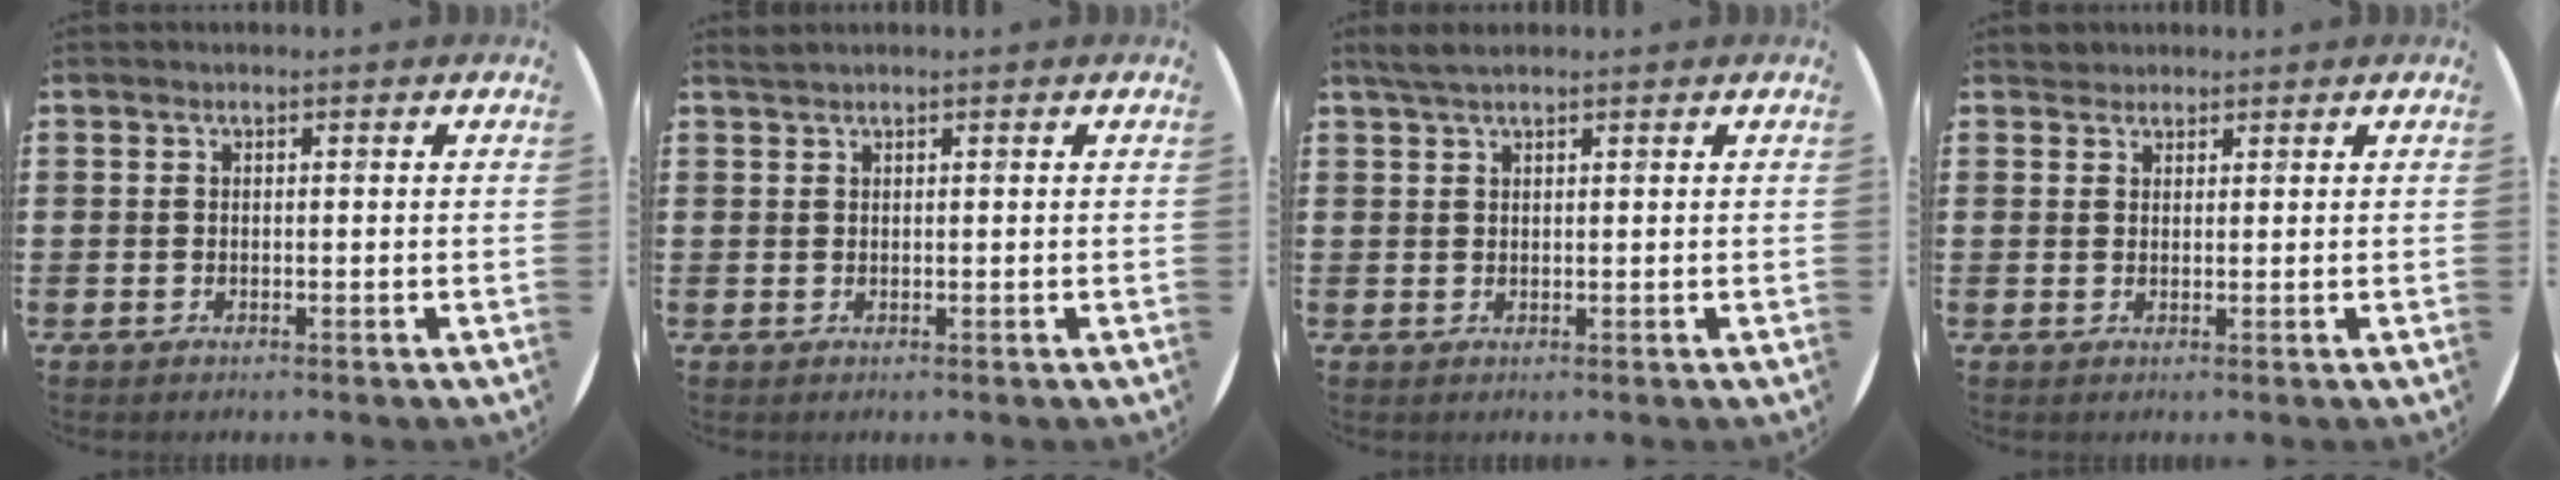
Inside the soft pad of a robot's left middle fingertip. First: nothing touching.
{"total": 0.5, "force": [0.5, -0.1, 0.0], "torque": [0.000, 0.000, 0.010]}
{"total": 1.8, "force": [1.5, 0.2, 1.0], "torque": [-0.021, 0.003, 0.028]}
{"total": 1.4, "force": [1.3, 0.5, -0.2], "torque": [0.008, 0.000, 0.025]}